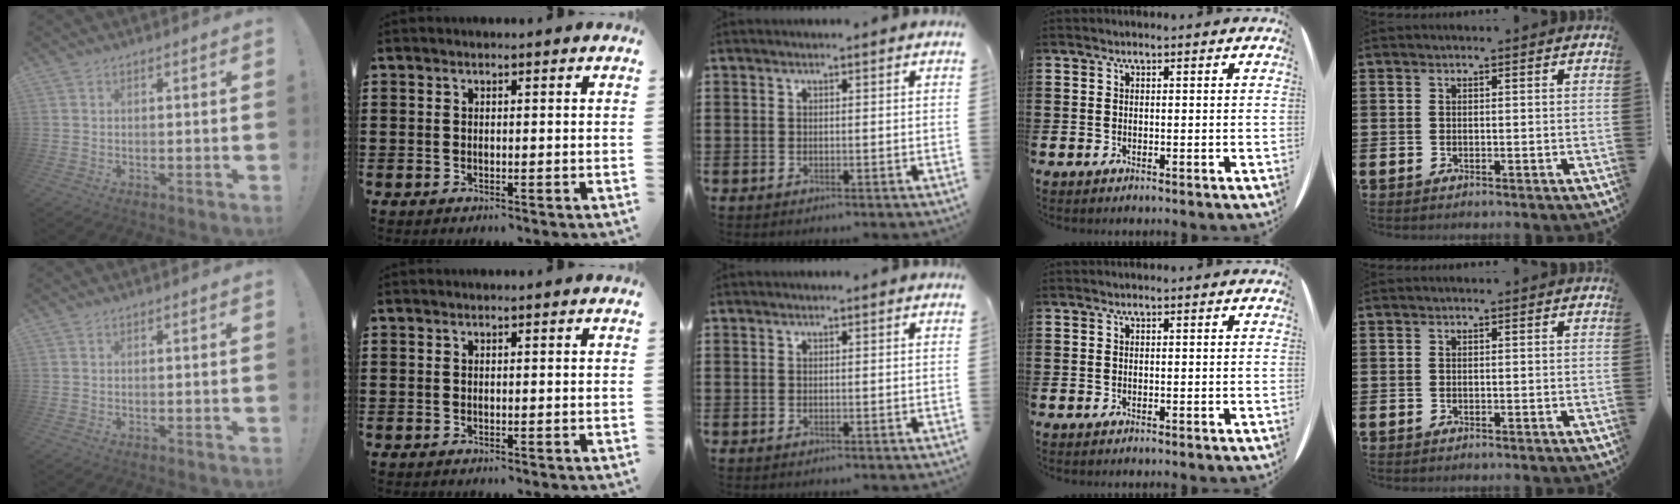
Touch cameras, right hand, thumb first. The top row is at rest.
{}